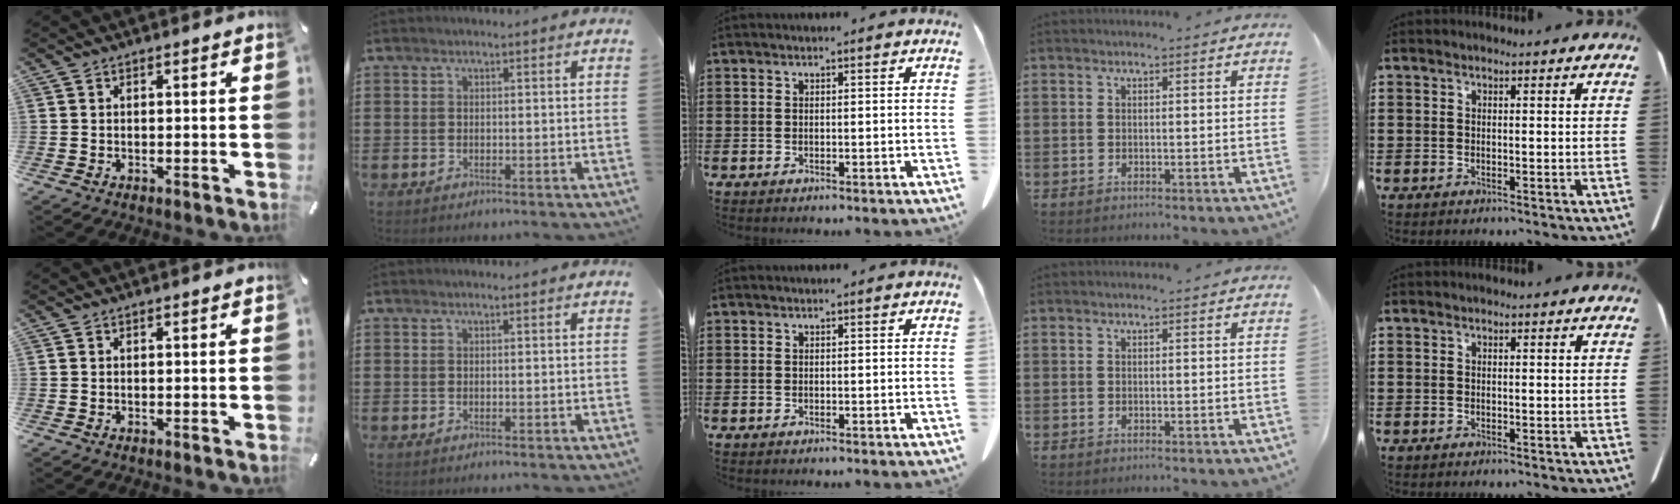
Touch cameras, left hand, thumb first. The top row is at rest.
{}